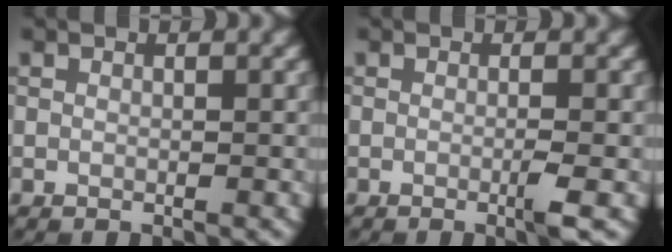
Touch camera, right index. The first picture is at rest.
{"total": 1.7, "force": [-0.5, 0.2, 1.6], "torque": [-0.026, -0.002, -0.013]}